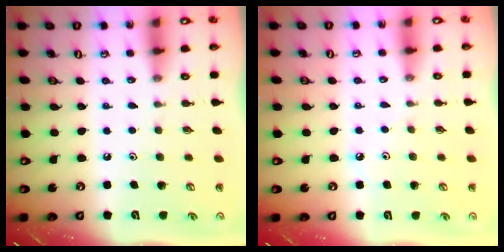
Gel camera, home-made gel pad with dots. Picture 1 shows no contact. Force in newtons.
{"total": 3.0, "press": 2.9, "slide": 0.4}